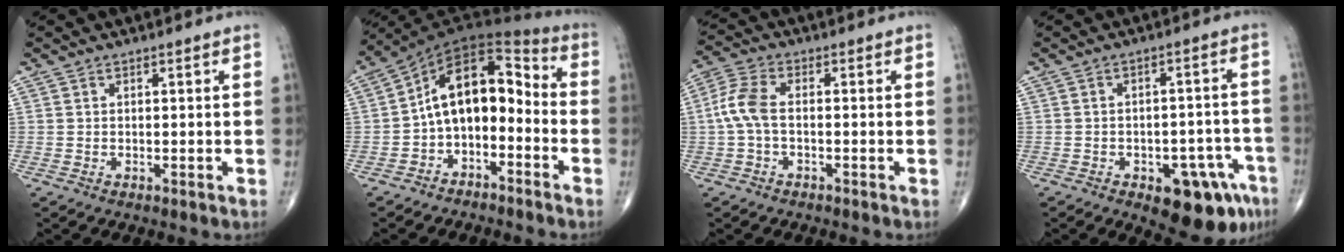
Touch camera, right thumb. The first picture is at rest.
{"total": 12.4, "force": [-3.0, 7.7, 9.2], "torque": [-0.117, 0.076, -0.063]}
{"total": 6.2, "force": [-0.5, 3.2, 5.3], "torque": [-0.127, 0.018, -0.018]}
{"total": 13.0, "force": [-6.7, 6.0, 9.4], "torque": [-0.086, 0.038, -0.079]}